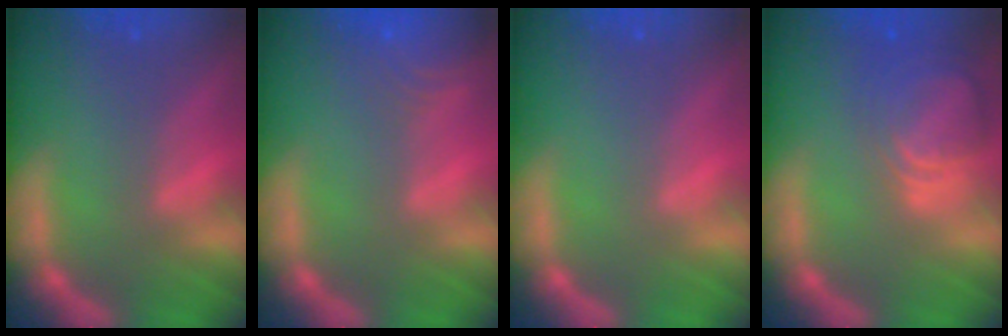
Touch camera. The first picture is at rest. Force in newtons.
{"total": 5.0}
{"total": 0.0}
{"total": 6.5}